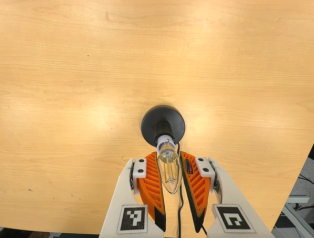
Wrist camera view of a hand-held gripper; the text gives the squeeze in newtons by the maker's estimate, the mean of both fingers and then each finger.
{"total": 12.7, "left": 14.0, "right": 11.5}